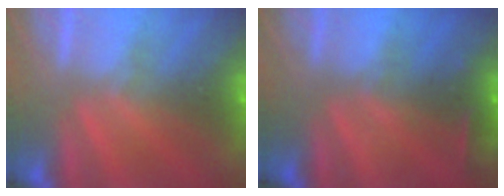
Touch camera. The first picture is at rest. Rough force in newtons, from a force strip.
{"total": 2.4}